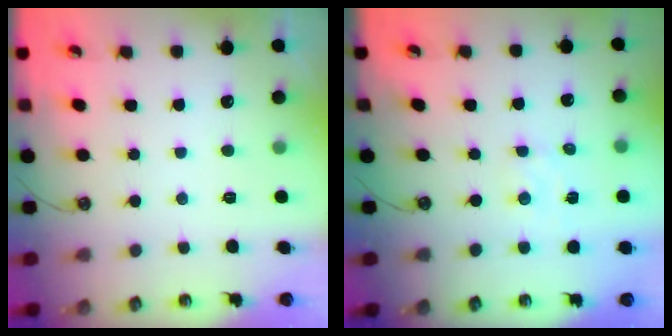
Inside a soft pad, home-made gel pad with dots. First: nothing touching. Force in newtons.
{"total": 1.5, "press": 1.5, "slide": 0.2}